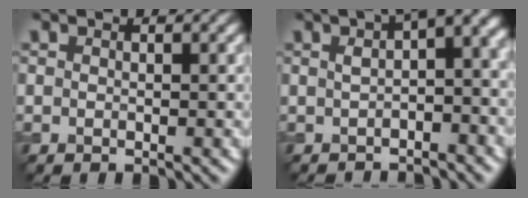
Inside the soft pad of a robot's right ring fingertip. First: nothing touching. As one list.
[{"total": 6.8, "force": [0.3, 2.3, 6.4], "torque": [-0.075, 0.009, -0.001]}]